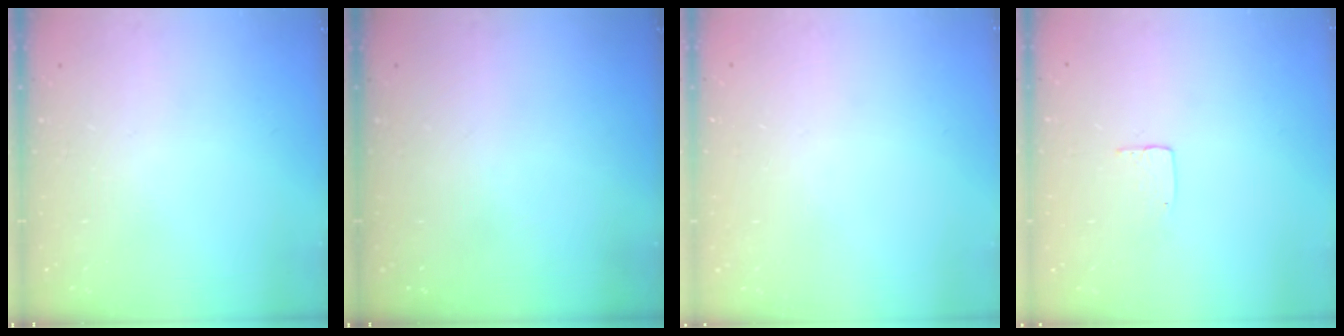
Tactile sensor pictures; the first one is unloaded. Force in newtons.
{"total": 0.0}
{"total": 0.0}
{"total": 3.5, "press": 3.5, "slide": 0.2}